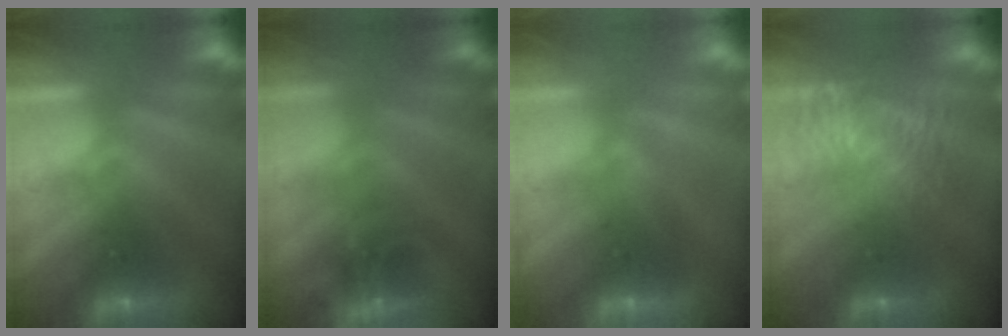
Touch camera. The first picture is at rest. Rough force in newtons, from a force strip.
{"total": 4.4}
{"total": 1.6}
{"total": 7.7}